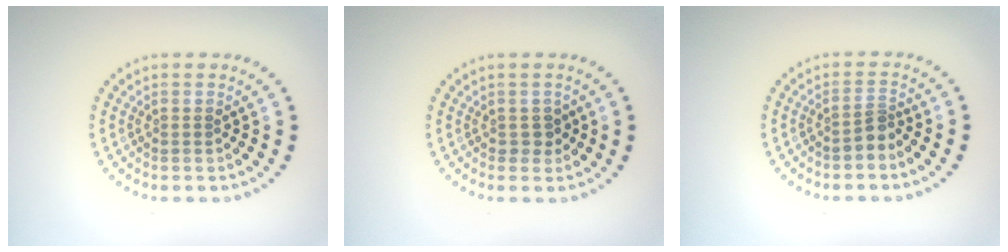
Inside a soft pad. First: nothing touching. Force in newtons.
{"total": 1.1, "press": 1.0, "slide": 0.5}
{"total": 1.8, "press": 1.2, "slide": 1.3}